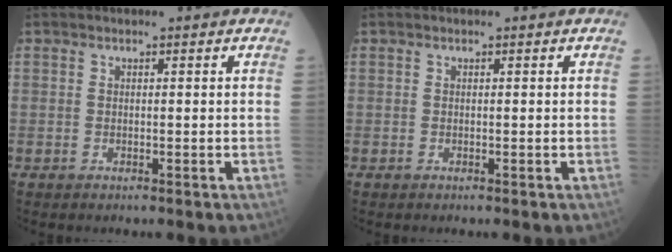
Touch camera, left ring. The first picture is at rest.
{"total": 0.0}